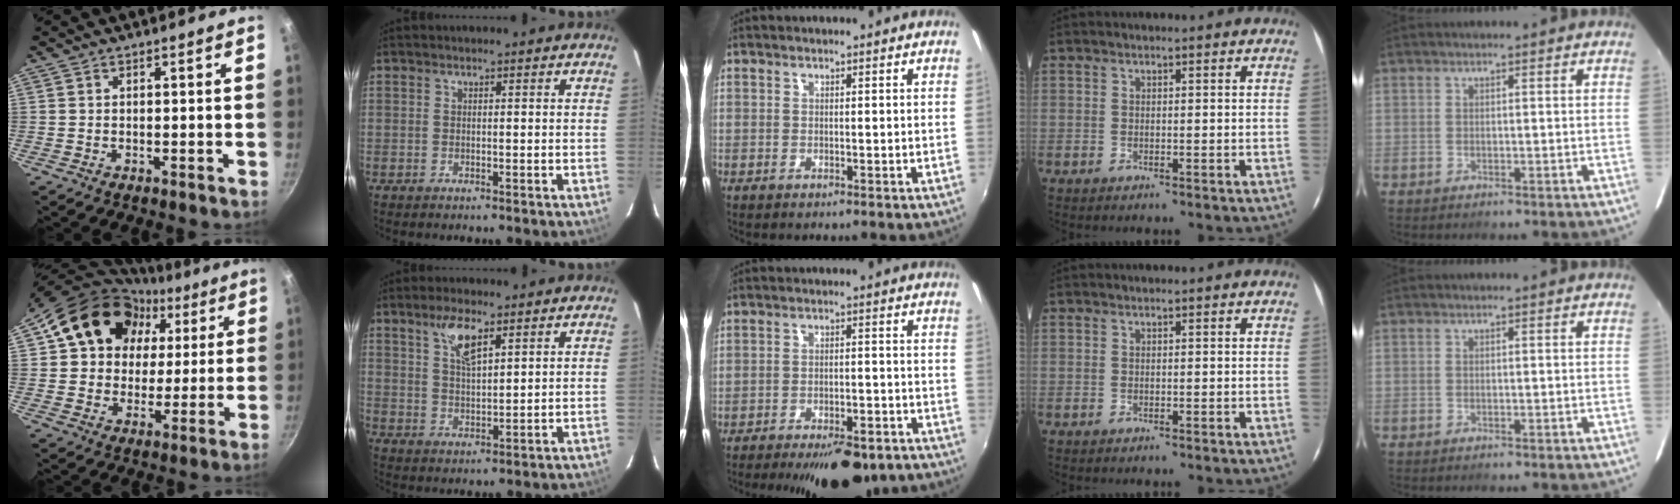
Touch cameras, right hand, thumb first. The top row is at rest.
{"thumb": {"total": 18.8, "force": [7.0, 15.0, 8.8], "torque": [-0.132, 0.019, 0.116]}, "index": {"total": 5.9, "force": [3.6, 1.8, 4.4], "torque": [-0.082, 0.003, 0.069]}, "middle": {"total": 16.9, "force": [-12.8, 5.8, 9.4], "torque": [-0.170, -0.017, -0.159]}}